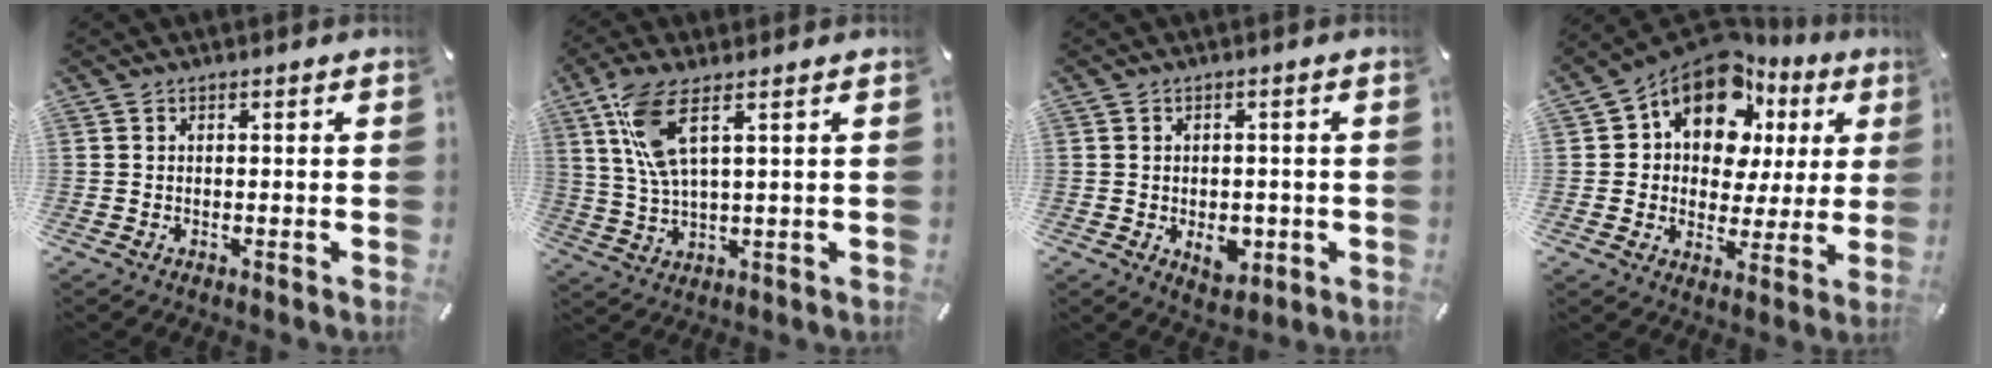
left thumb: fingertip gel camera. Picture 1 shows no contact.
{"total": 10.0, "force": [4.3, 3.2, 8.4], "torque": [-0.184, -0.002, 0.077]}
{"total": 5.3, "force": [-1.4, 3.8, 3.5], "torque": [-0.038, -0.004, -0.025]}
{"total": 15.5, "force": [9.2, 9.7, 7.8], "torque": [-0.150, -0.053, 0.167]}